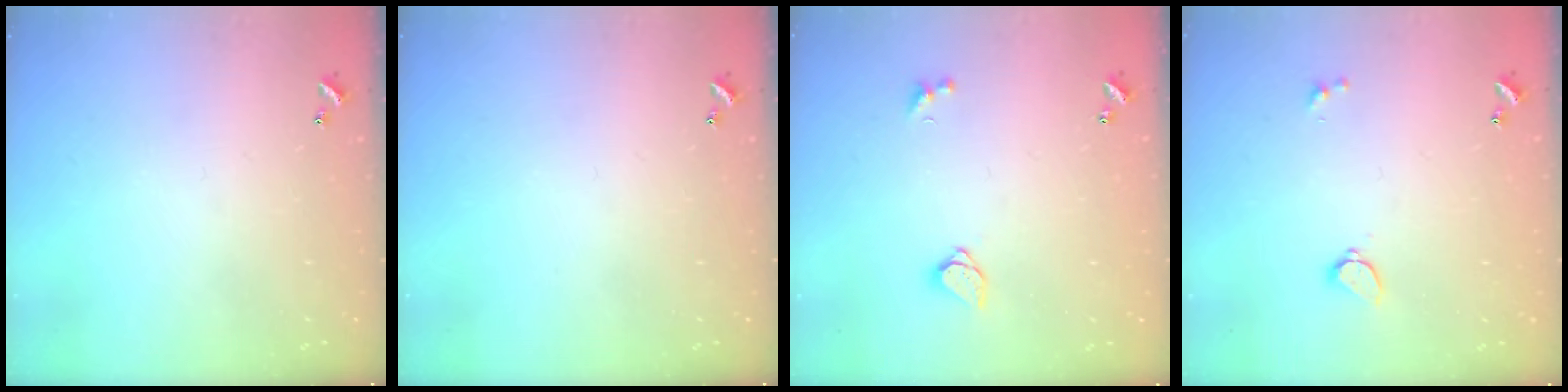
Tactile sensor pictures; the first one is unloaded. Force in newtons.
{"total": 0.0}
{"total": 1.5, "press": 1.5, "slide": 0.3}
{"total": 1.7, "press": 1.6, "slide": 0.5}